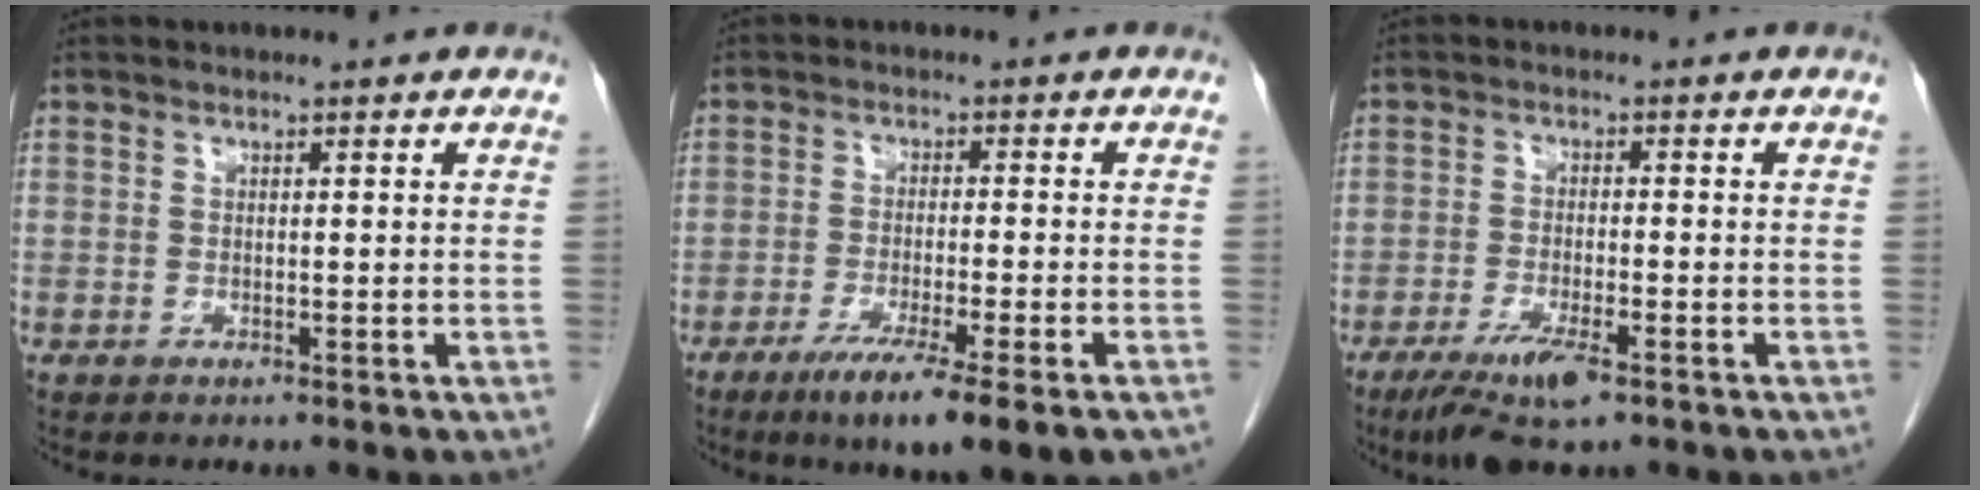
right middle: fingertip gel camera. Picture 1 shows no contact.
{"total": 11.3, "force": [-7.3, 0.0, 8.6], "torque": [-0.129, -0.029, -0.107]}
{"total": 6.9, "force": [-4.3, 1.1, 5.3], "torque": [-0.101, -0.016, -0.072]}